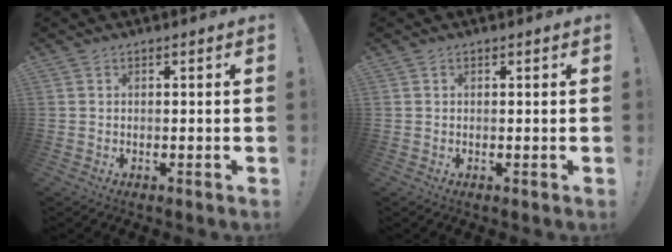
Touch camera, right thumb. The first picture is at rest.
{"total": 0.0}